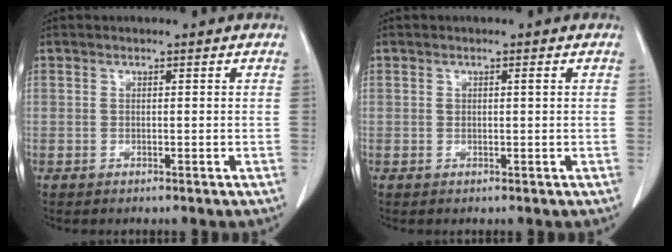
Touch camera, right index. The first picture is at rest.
{"total": 0.6, "force": [0.2, 0.2, 0.5], "torque": [-0.013, 0.004, 0.005]}